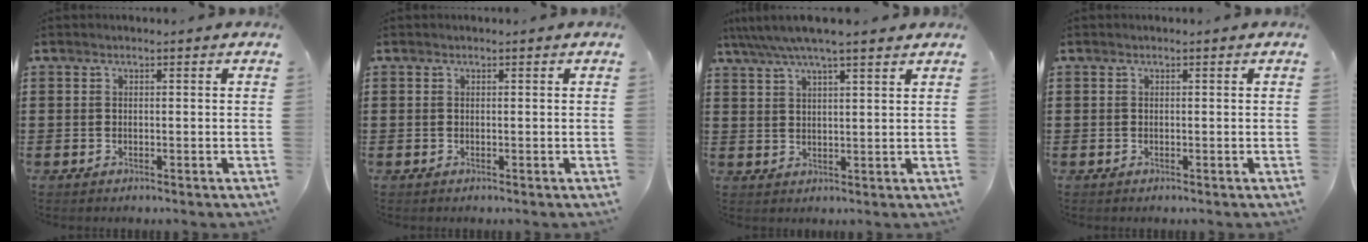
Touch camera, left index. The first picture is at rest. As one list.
[{"total": 0.0}, {"total": 5.4, "force": [4.3, 0.4, 3.3], "torque": [-0.076, -0.010, 0.073]}, {"total": 0.0}]